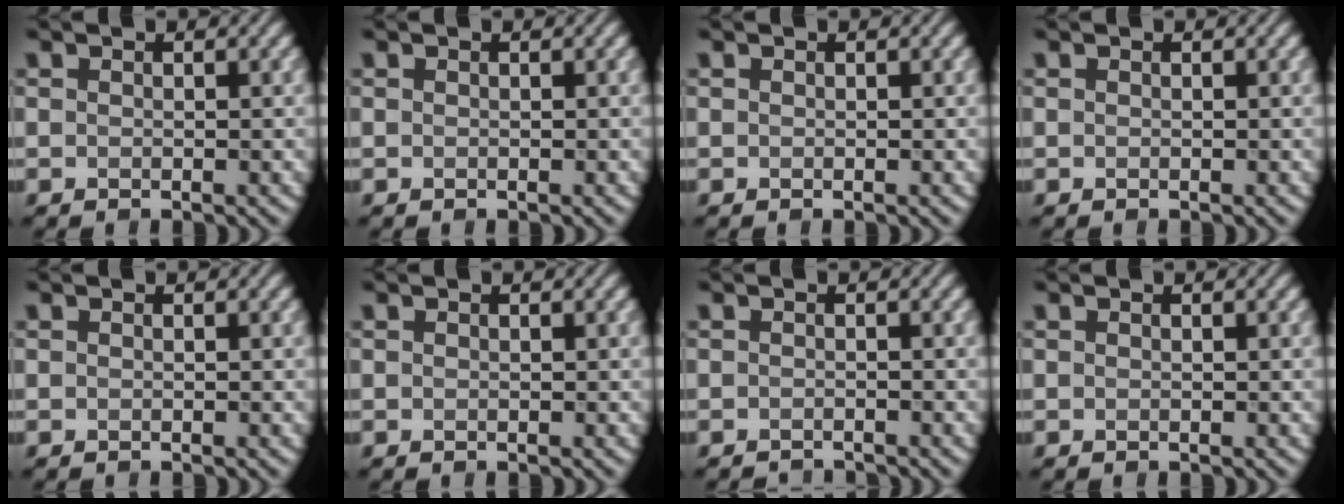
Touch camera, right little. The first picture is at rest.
{"total": 0.0}
{"total": 0.0}
{"total": 0.0}
{"total": 0.0}
{"total": 0.0}
{"total": 1.4, "force": [-1.4, 0.1, 0.2], "torque": [0.002, -0.005, -0.024]}
{"total": 0.0}